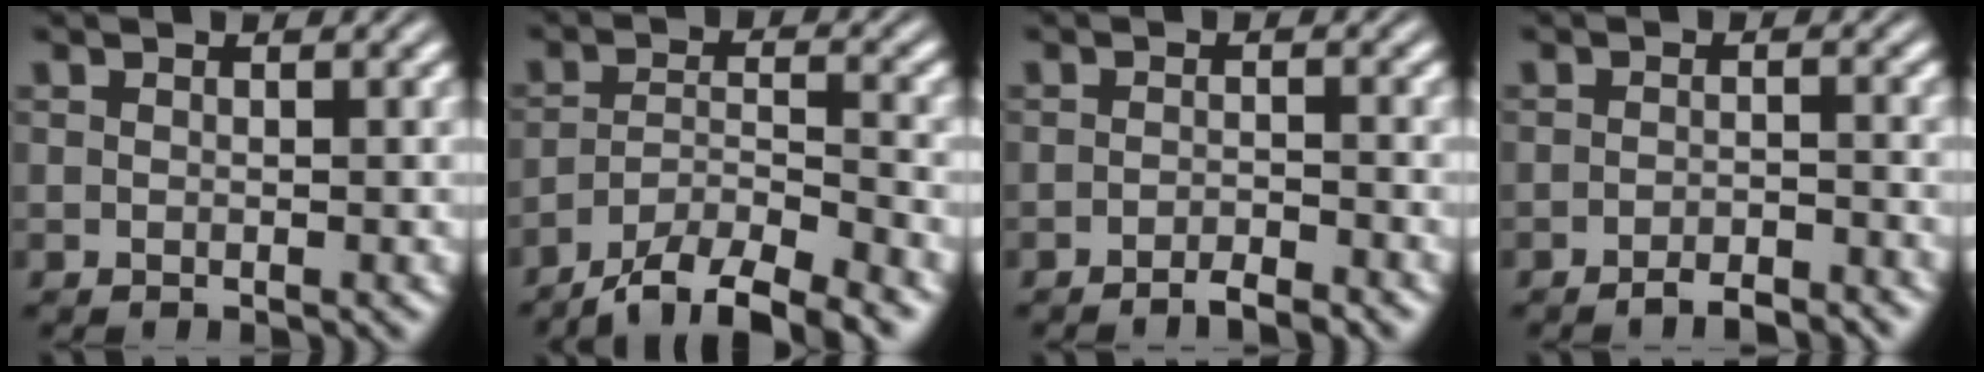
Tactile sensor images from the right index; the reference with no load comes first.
{"total": 7.2, "force": [-5.1, 3.1, 4.1], "torque": [-0.055, -0.018, -0.079]}
{"total": 2.2, "force": [-2.1, -0.5, 0.6], "torque": [-0.001, -0.003, -0.037]}
{"total": 3.0, "force": [-2.9, -0.2, 0.5], "torque": [0.004, -0.001, -0.049]}